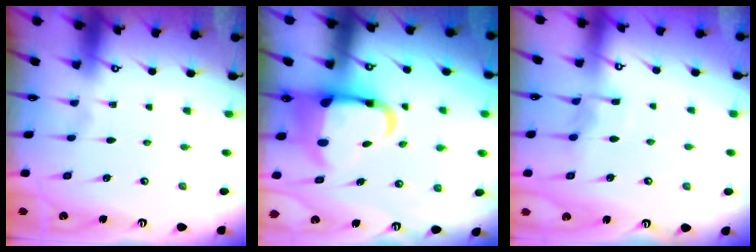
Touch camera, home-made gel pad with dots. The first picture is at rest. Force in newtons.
{"total": 12.8, "press": 12.7, "slide": 1.7}
{"total": 6.1, "press": 6.0, "slide": 0.7}